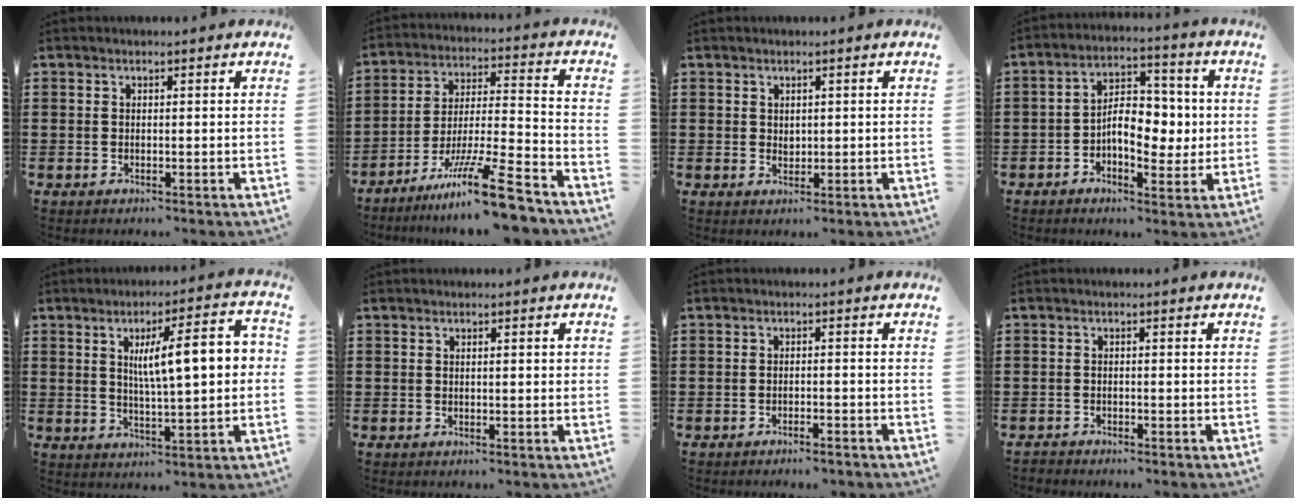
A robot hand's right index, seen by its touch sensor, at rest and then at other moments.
{"total": 14.3, "force": [-10.7, 0.8, 9.4], "torque": [-0.149, 0.028, -0.194]}
{"total": 1.1, "force": [0.6, 0.8, 0.4], "torque": [-0.009, 0.003, 0.013]}
{"total": 7.4, "force": [-0.6, 4.5, 5.9], "torque": [-0.092, 0.008, -0.017]}
{"total": 10.3, "force": [2.2, 2.2, 9.8], "torque": [-0.169, 0.004, 0.030]}
{"total": 0.7, "force": [0.2, 0.0, 0.6], "torque": [-0.012, 0.000, 0.003]}
{"total": 1.4, "force": [-1.3, 0.0, 0.4], "torque": [-0.011, 0.002, -0.027]}
{"total": 1.1, "force": [-1.1, 0.2, -0.1], "torque": [0.000, 0.004, -0.025]}